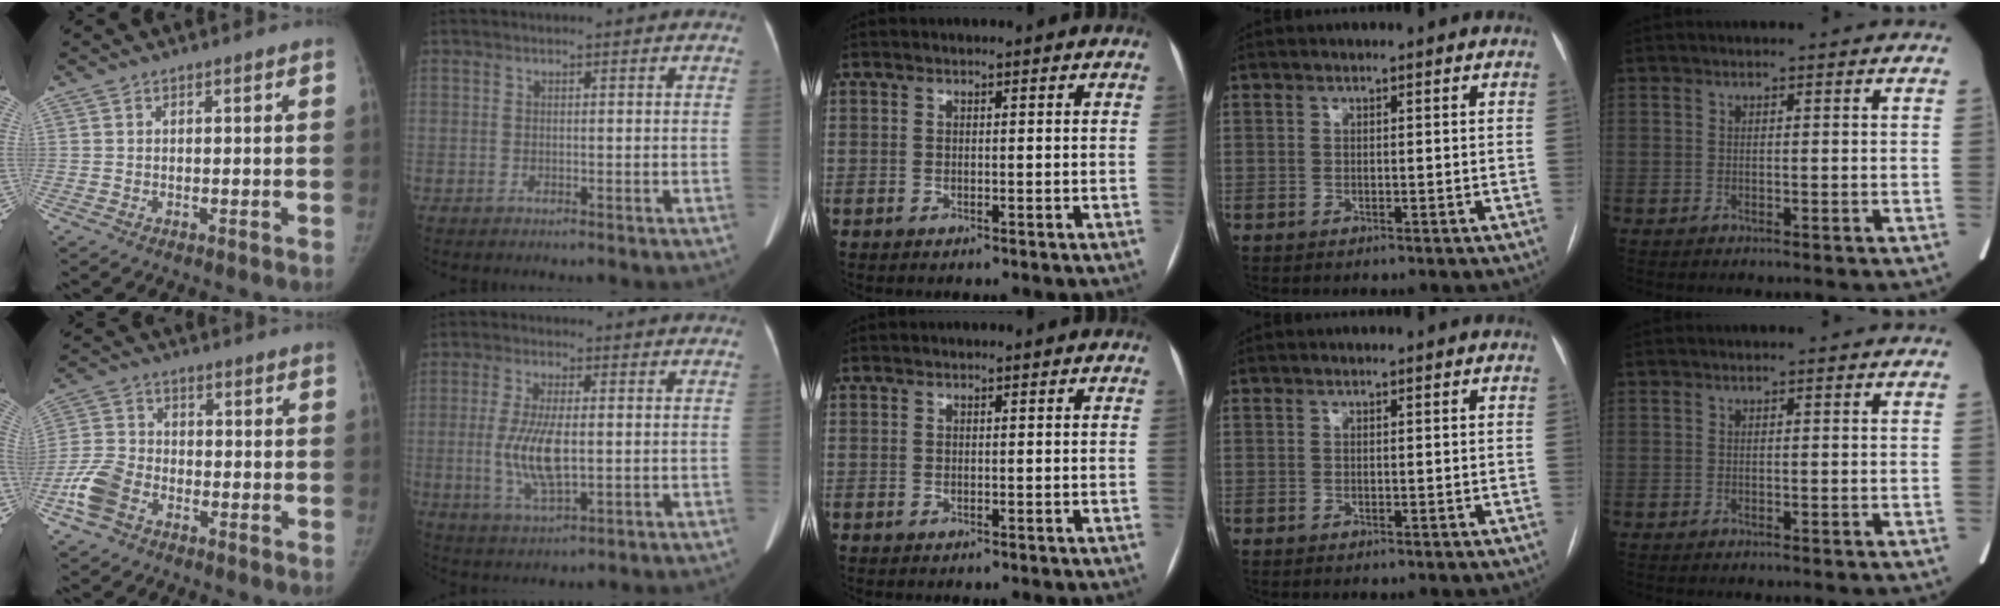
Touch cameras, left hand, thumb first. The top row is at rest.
{"thumb": {"total": 8.0, "force": [-4.0, 5.2, 4.6], "torque": [-0.101, 0.017, -0.084]}, "index": {"total": 8.0, "force": [-0.5, 2.3, 7.6], "torque": [-0.165, -0.008, -0.003]}}